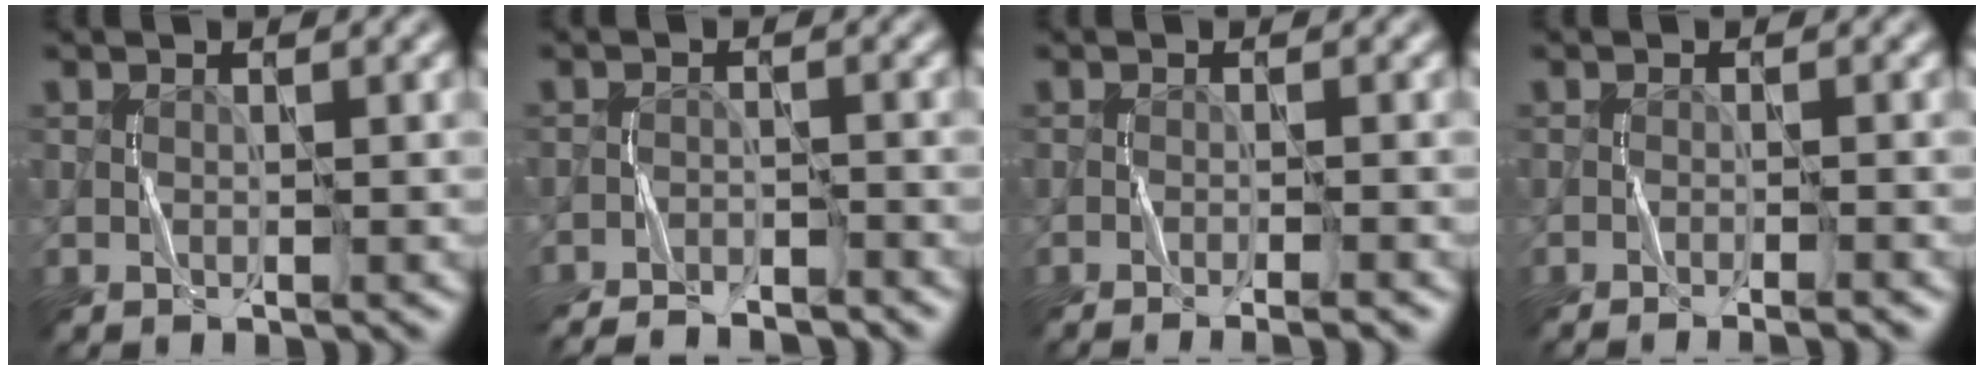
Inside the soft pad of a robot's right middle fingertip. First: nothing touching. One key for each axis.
{"total": 5.5, "fx": -5.3, "fy": 0.9, "fz": 1.0, "tx": -0.015, "ty": -0.001, "tz": -0.078}
{"total": 3.1, "fx": -2.1, "fy": 0.6, "fz": 2.2, "tx": -0.019, "ty": 0.009, "tz": -0.037}
{"total": 3.0, "fx": -2.3, "fy": 0.5, "fz": 1.9, "tx": -0.021, "ty": 0.007, "tz": -0.041}